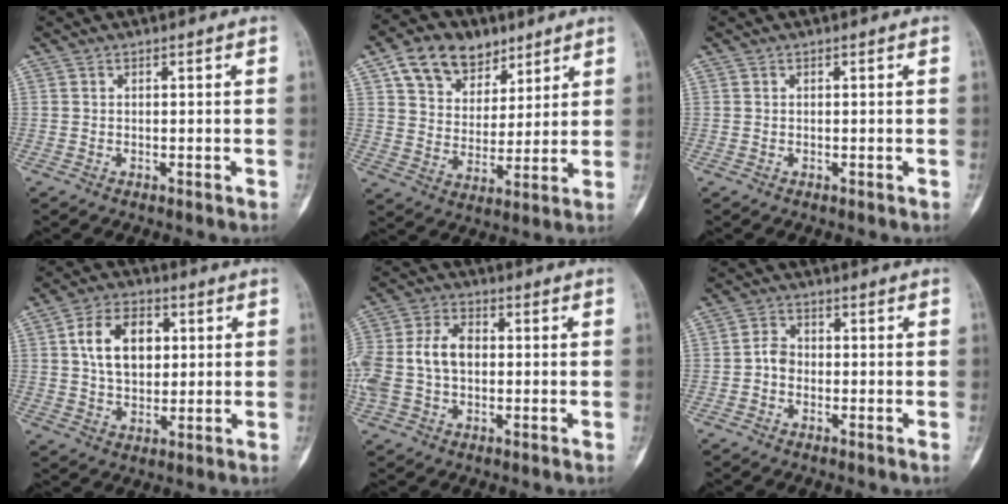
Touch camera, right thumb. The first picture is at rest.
{"total": 13.6, "force": [8.0, 9.2, 5.9], "torque": [-0.068, -0.021, 0.141]}
{"total": 0.0}
{"total": 11.5, "force": [2.6, 7.6, 8.2], "torque": [-0.115, -0.001, 0.043]}
{"total": 12.7, "force": [0.0, 8.6, 9.3], "torque": [-0.211, 0.027, 0.001]}
{"total": 2.9, "force": [-0.7, 2.3, 1.6], "torque": [-0.019, 0.012, -0.024]}